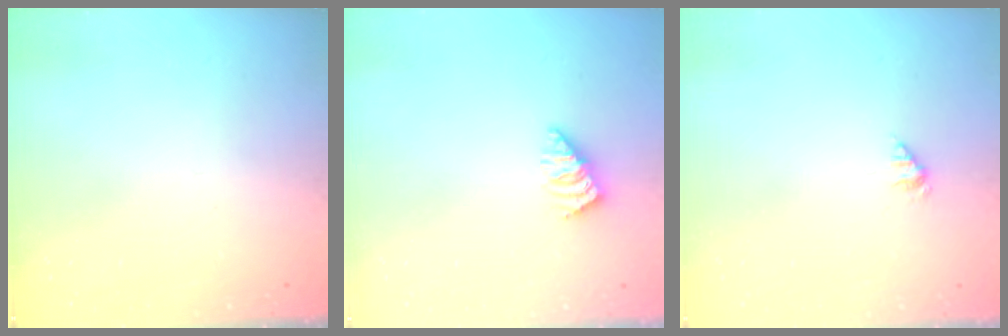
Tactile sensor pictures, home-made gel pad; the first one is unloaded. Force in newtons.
{"total": 2.6, "press": 2.5, "slide": 0.4}
{"total": 1.2, "press": 1.2, "slide": 0.2}